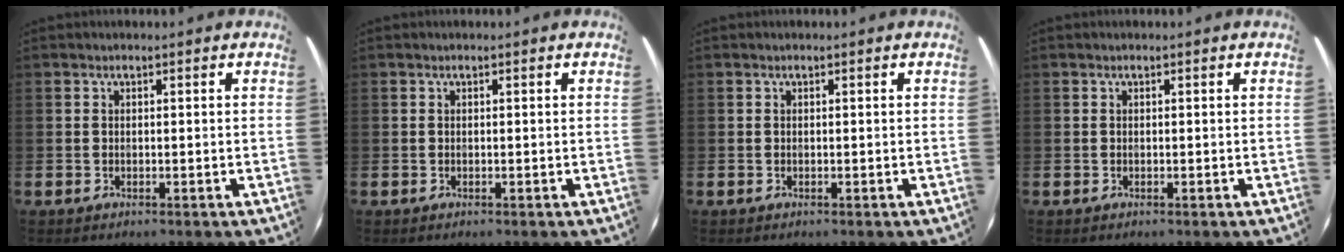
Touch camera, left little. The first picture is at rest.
{"total": 0.0}
{"total": 0.0}
{"total": 0.0}